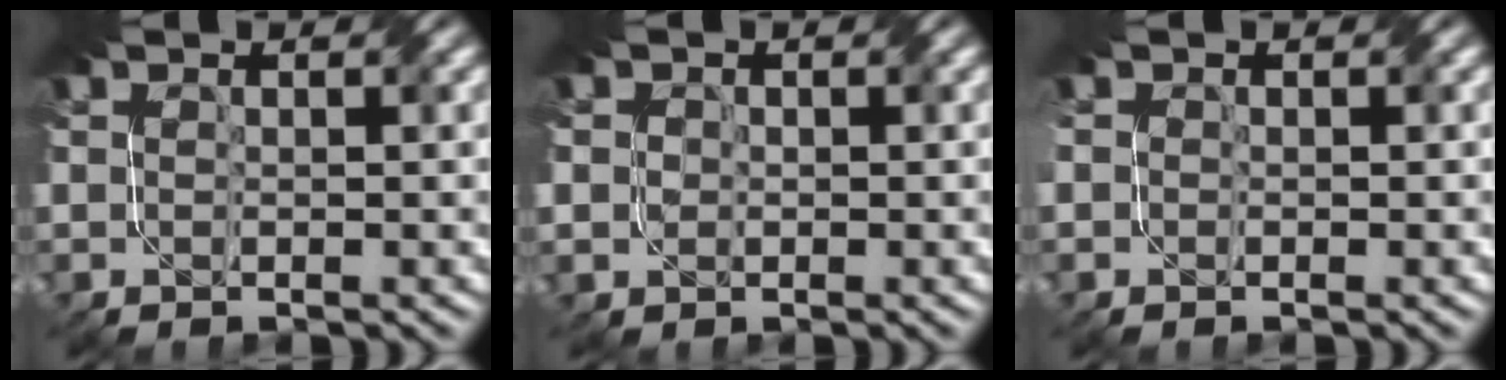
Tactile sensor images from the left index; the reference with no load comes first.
{"total": 2.6, "force": [0.8, 2.4, 0.8], "torque": [-0.021, 0.012, 0.005]}
{"total": 1.1, "force": [0.3, 1.0, 0.3], "torque": [-0.004, 0.010, -0.002]}